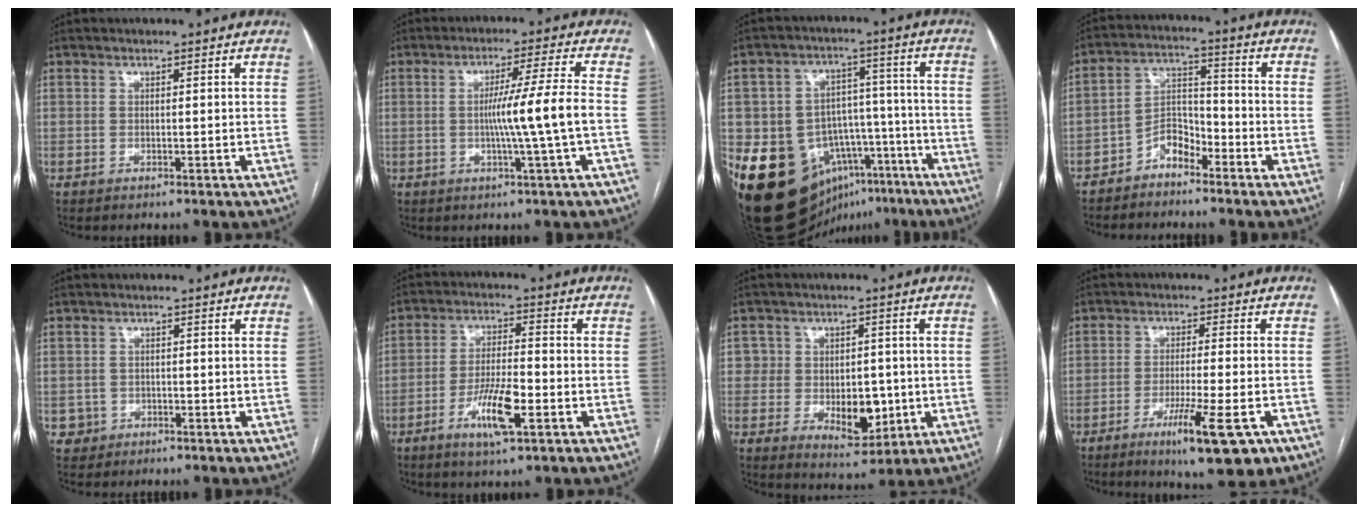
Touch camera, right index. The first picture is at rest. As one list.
[{"total": 8.1, "force": [-1.0, -2.2, 7.7], "torque": [-0.133, -0.001, -0.015]}, {"total": 19.6, "force": [-11.5, 13.7, 7.9], "torque": [-0.118, 0.073, -0.158]}, {"total": 5.4, "force": [-3.9, 2.6, 2.8], "torque": [-0.045, 0.017, -0.078]}, {"total": 1.9, "force": [-0.6, 1.8, -0.2], "torque": [0.009, 0.009, -0.011]}, {"total": 8.4, "force": [-3.6, 1.4, 7.5], "torque": [-0.145, -0.006, -0.062]}, {"total": 7.9, "force": [-1.2, 5.6, 5.5], "torque": [-0.062, 0.005, -0.008]}, {"total": 10.1, "force": [-5.2, 0.8, 8.6], "torque": [-0.138, -0.022, -0.077]}]